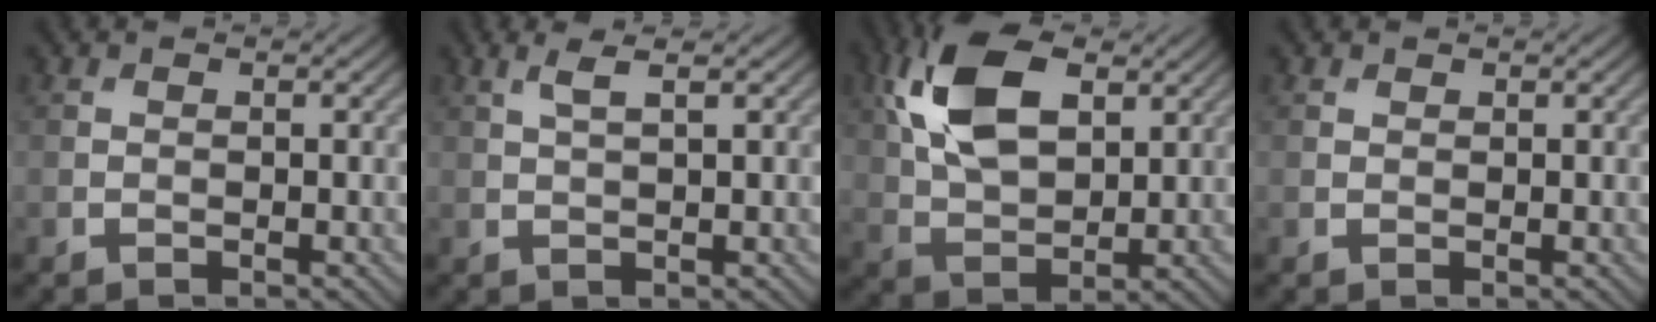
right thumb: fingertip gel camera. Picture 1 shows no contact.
{"total": 2.2, "force": [1.1, 0.2, 1.8], "torque": [-0.044, 0.006, 0.023]}
{"total": 12.3, "force": [4.5, 6.8, 9.2], "torque": [-0.221, 0.018, 0.086]}
{"total": 0.5, "force": [0.5, 0.2, 0.0], "torque": [0.001, 0.001, 0.010]}